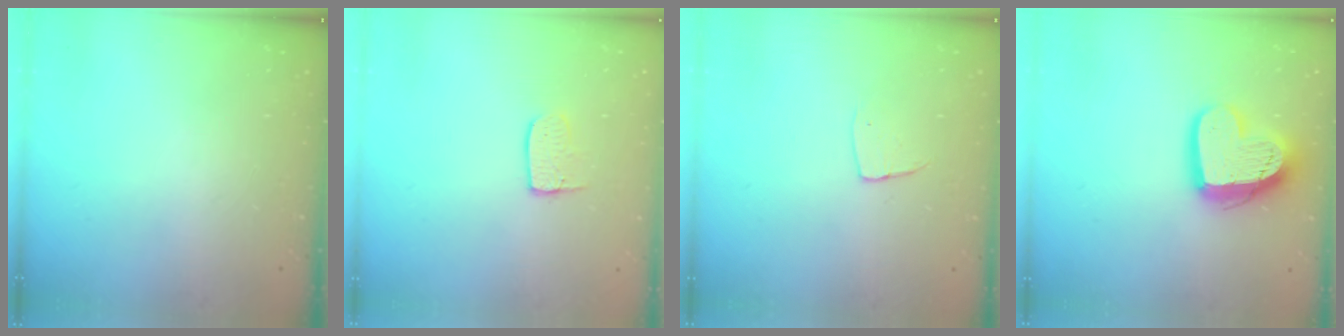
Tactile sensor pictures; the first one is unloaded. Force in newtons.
{"total": 6.7, "press": 6.7, "slide": 0.4}
{"total": 5.2, "press": 5.2, "slide": 0.4}
{"total": 16.7, "press": 16.6, "slide": 1.4}